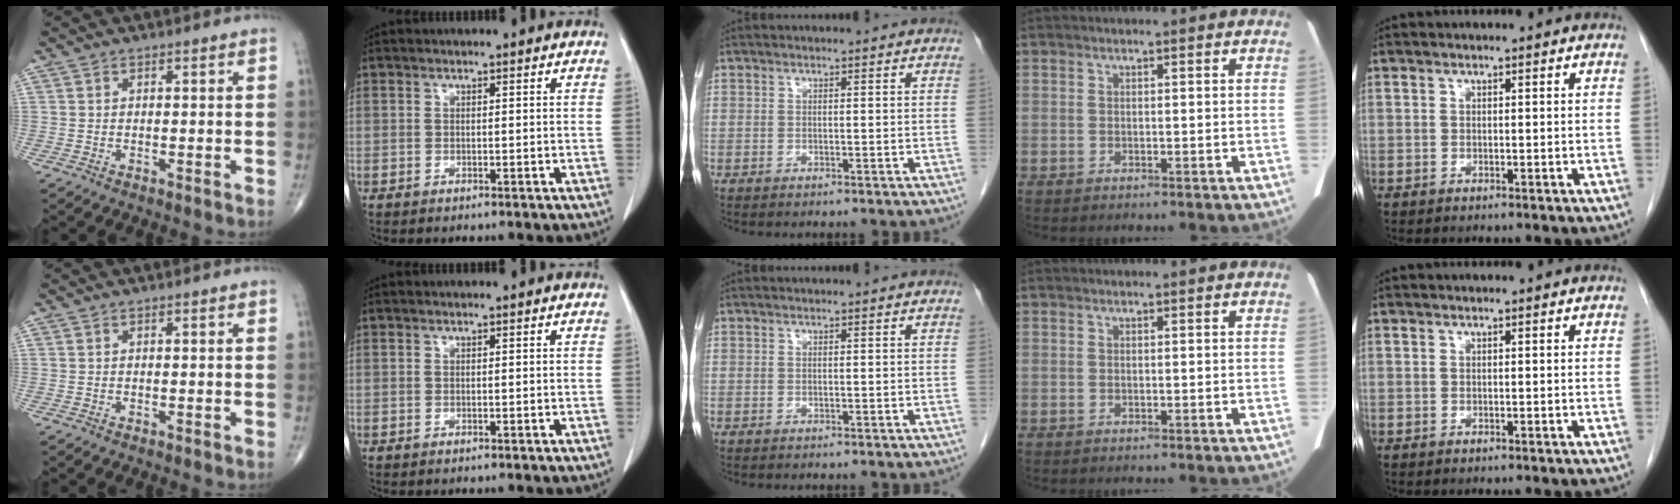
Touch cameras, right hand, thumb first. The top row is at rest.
{}